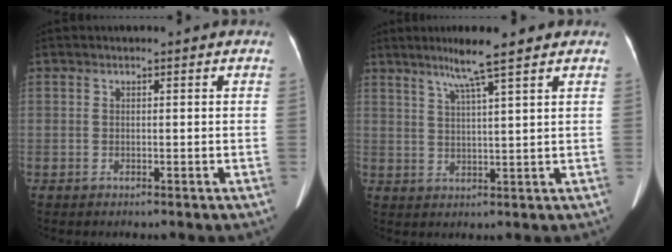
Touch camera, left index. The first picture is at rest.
{"total": 6.4, "force": [4.4, -0.8, 4.6], "torque": [-0.087, 0.002, 0.080]}